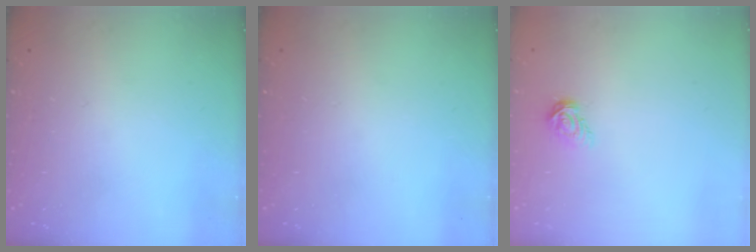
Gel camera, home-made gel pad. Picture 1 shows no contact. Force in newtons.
{"total": 0.0}
{"total": 4.7, "press": 4.7, "slide": 0.4}